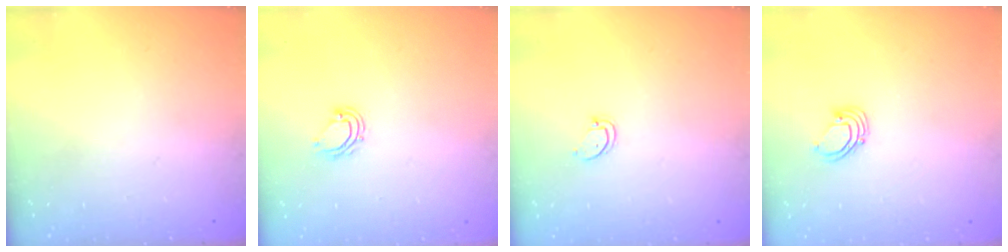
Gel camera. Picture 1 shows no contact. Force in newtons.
{"total": 6.3, "press": 6.3, "slide": 0.4}
{"total": 2.6, "press": 2.6, "slide": 0.3}
{"total": 2.9, "press": 2.9, "slide": 0.3}